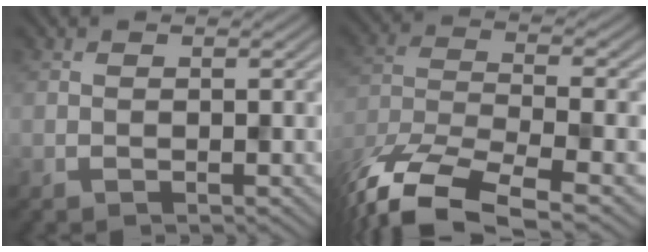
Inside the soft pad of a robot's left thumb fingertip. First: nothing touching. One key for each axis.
{"total": 12.8, "fx": -9.4, "fy": 4.5, "fz": 7.4, "tx": -0.185, "ty": -0.029, "tz": -0.157}